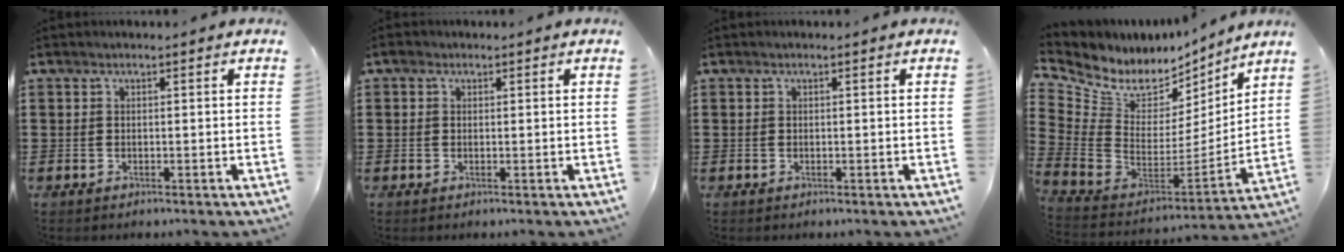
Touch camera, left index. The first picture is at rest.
{"total": 0.9, "force": [0.1, 0.8, 0.4], "torque": [-0.009, 0.008, 0.001]}
{"total": 0.0}
{"total": 7.0, "force": [5.2, 4.0, 2.3], "torque": [-0.095, -0.053, 0.091]}